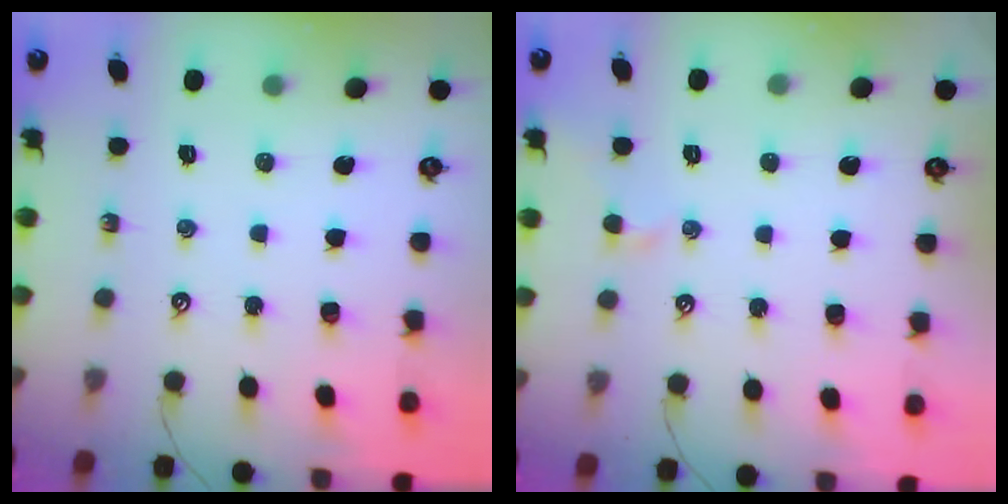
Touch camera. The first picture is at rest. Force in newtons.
{"total": 0.5, "press": 0.4, "slide": 0.4}